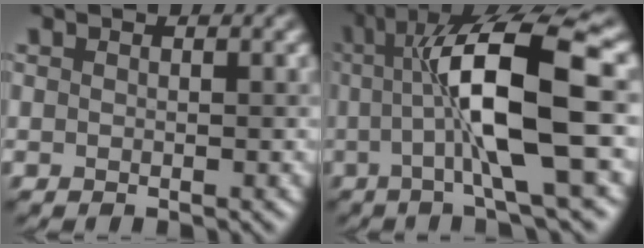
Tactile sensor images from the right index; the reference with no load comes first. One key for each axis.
{"total": 10.6, "fx": 0.3, "fy": 2.1, "fz": 10.4, "tx": -0.162, "ty": 0.009, "tz": 0.008}